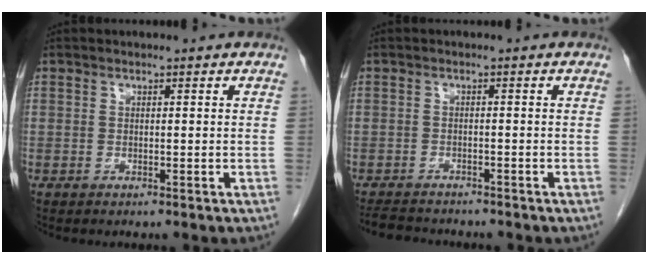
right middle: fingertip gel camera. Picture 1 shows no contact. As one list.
[{"total": 5.6, "force": [-5.3, 1.1, 1.4], "torque": [-0.024, -0.012, -0.082]}]